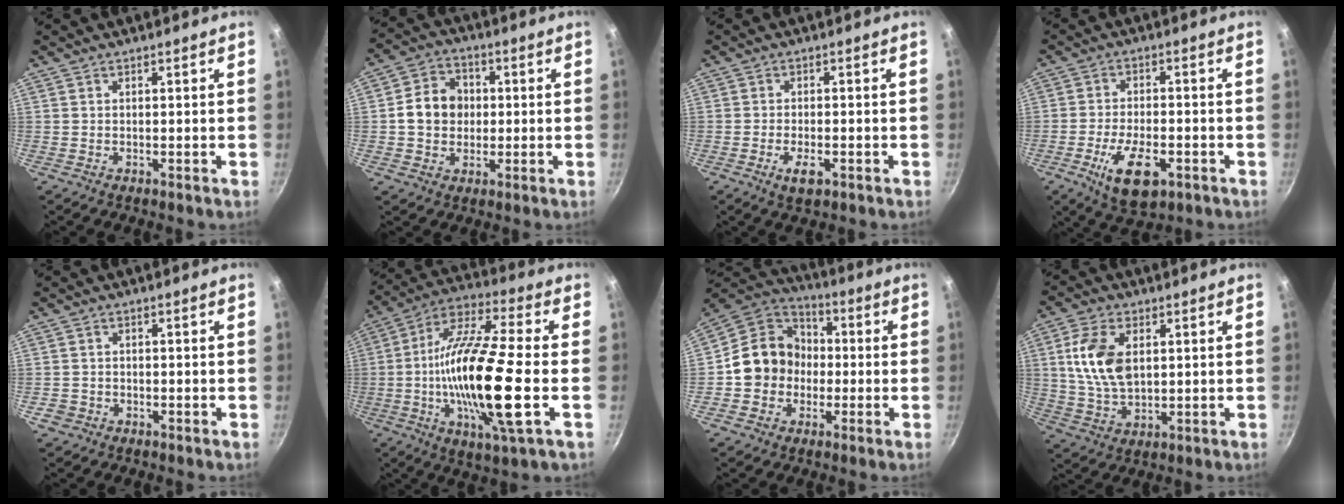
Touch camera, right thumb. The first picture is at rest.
{"total": 9.3, "force": [0.3, 7.9, 4.9], "torque": [-0.055, 0.015, -0.007]}
{"total": 3.9, "force": [-1.7, 1.7, 3.0], "torque": [-0.058, 0.004, -0.027]}
{"total": 10.6, "force": [-4.3, 5.0, 8.3], "torque": [-0.144, 0.008, -0.068]}
{"total": 2.4, "force": [-1.1, 2.0, 0.7], "torque": [-0.013, 0.012, -0.014]}
{"total": 22.1, "force": [-3.4, 4.6, 21.3], "torque": [-0.404, 0.016, -0.074]}
{"total": 13.1, "force": [-1.4, 11.7, 5.7], "torque": [-0.056, 0.037, -0.041]}
{"total": 11.0, "force": [2.3, 6.5, 8.6], "torque": [-0.158, -0.009, 0.047]}